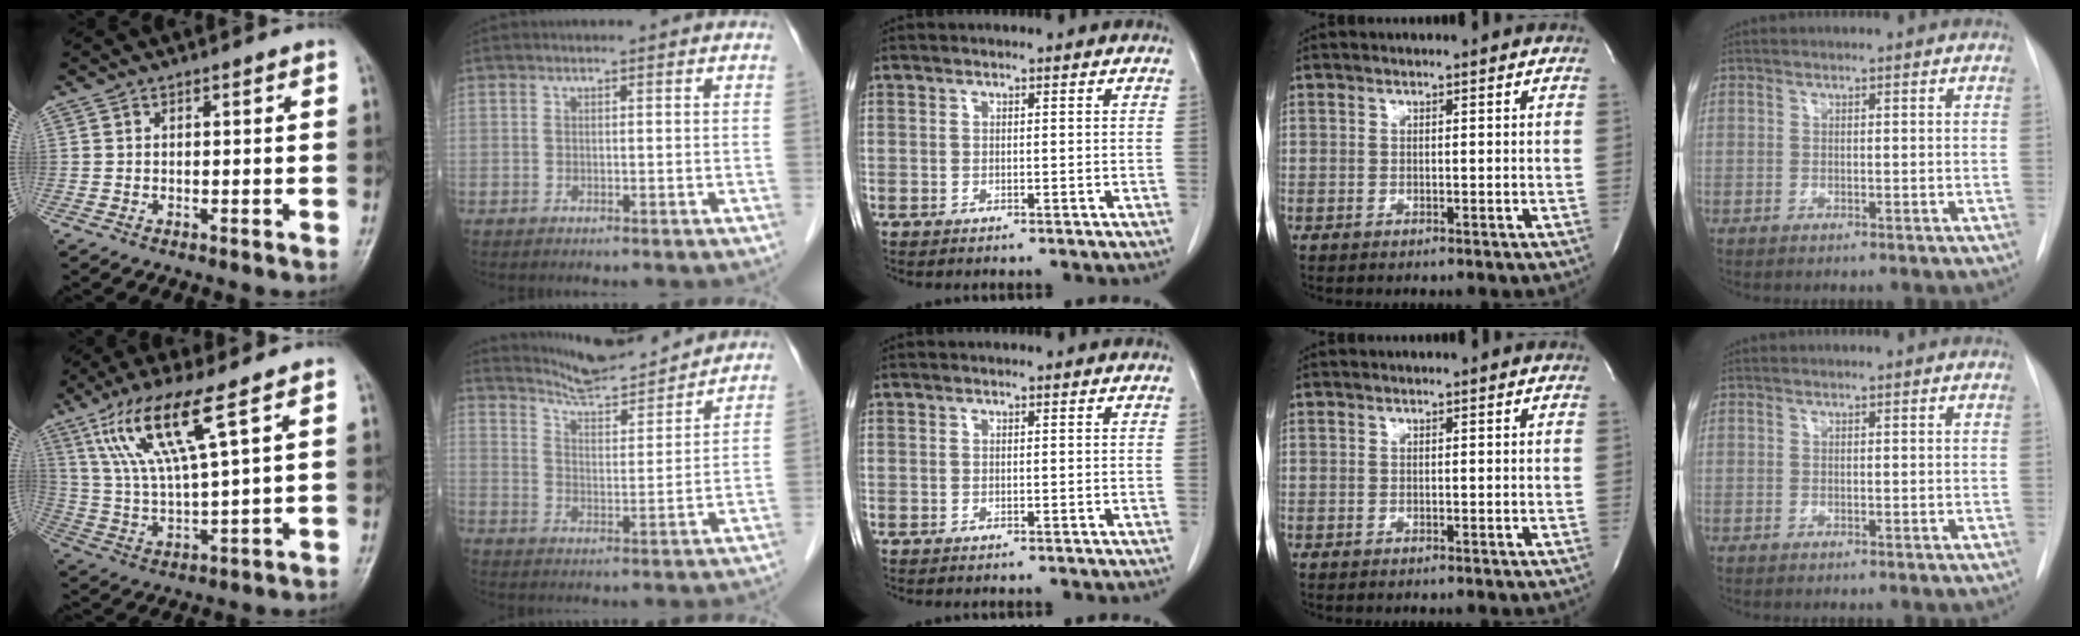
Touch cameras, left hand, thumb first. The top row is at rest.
{"thumb": {"total": 13.0, "force": [6.9, 1.6, 10.9], "torque": [-0.233, -0.025, 0.141]}, "index": {"total": 12.0, "force": [11.7, 0.3, 2.6], "torque": [-0.051, 0.007, 0.186]}}